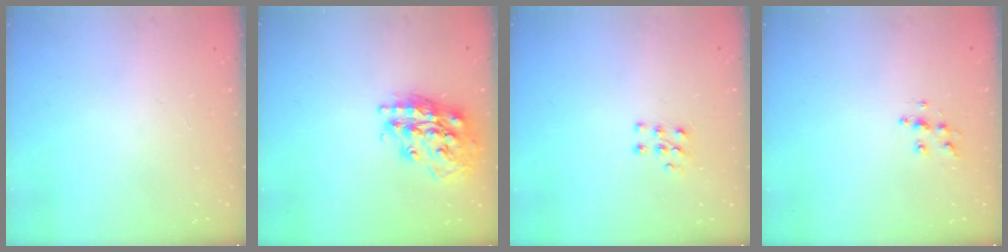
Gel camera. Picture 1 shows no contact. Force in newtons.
{"total": 18.4, "press": 18.3, "slide": 1.7}
{"total": 5.5, "press": 5.4, "slide": 1.1}
{"total": 6.6, "press": 6.5, "slide": 0.3}